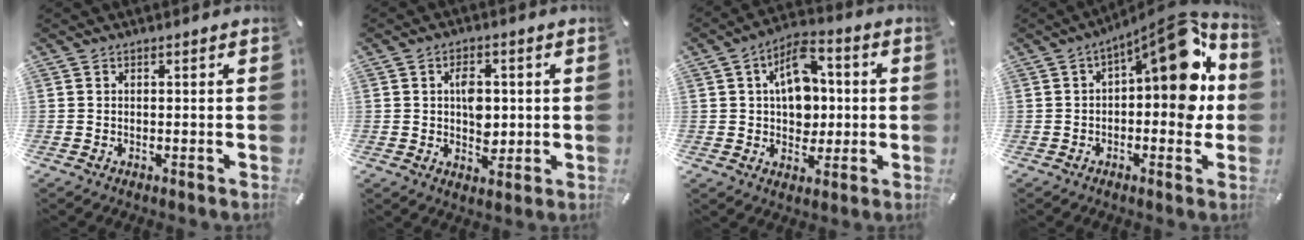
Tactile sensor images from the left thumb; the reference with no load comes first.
{"total": 6.5, "force": [0.6, 4.7, 4.4], "torque": [-0.048, -0.003, 0.004]}
{"total": 11.6, "force": [1.4, 8.6, 7.7], "torque": [-0.120, 0.011, 0.026]}
{"total": 14.9, "force": [4.1, 6.1, 12.9], "torque": [-0.156, -0.038, 0.063]}